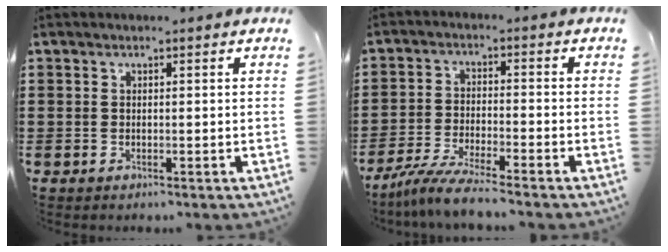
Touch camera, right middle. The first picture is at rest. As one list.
[{"total": 6.0, "force": [-5.5, -0.2, 2.5], "torque": [-0.059, -0.016, -0.108]}]